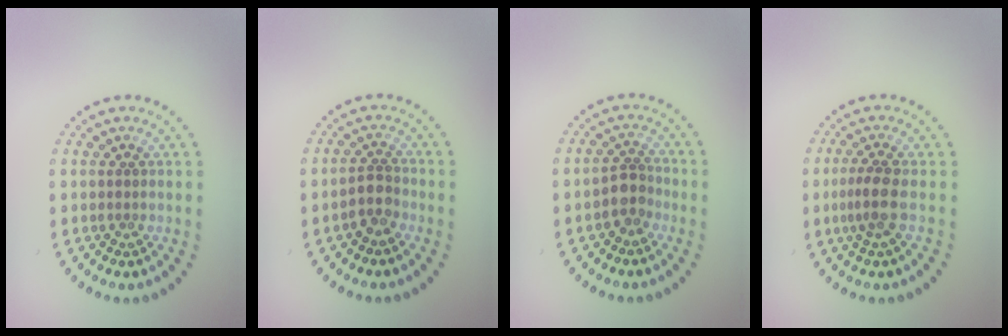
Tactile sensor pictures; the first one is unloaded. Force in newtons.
{"total": 2.0, "press": 1.6, "slide": 1.1}
{"total": 2.3, "press": 1.9, "slide": 1.2}
{"total": 2.2, "press": 1.8, "slide": 1.2}